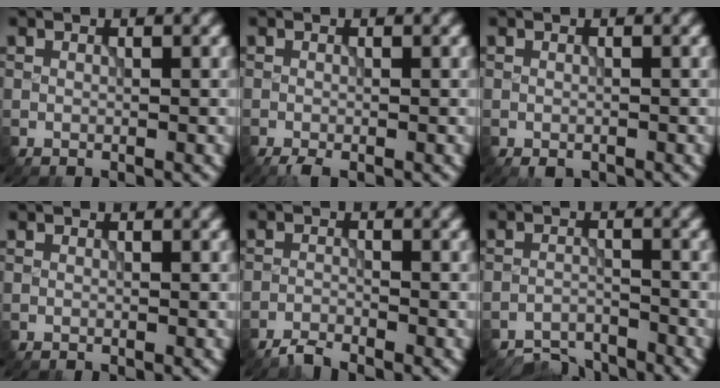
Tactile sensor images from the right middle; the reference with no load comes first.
{"total": 1.2, "force": [-0.8, 0.3, 0.8], "torque": [-0.014, -0.002, -0.014]}
{"total": 0.7, "force": [-0.5, 0.4, 0.3], "torque": [-0.002, -0.004, -0.007]}
{"total": 0.0}
{"total": 1.8, "force": [-1.8, 0.2, 0.4], "torque": [-0.006, -0.001, -0.040]}
{"total": 4.2, "force": [-4.1, 1.0, 0.5], "torque": [-0.005, -0.006, -0.073]}